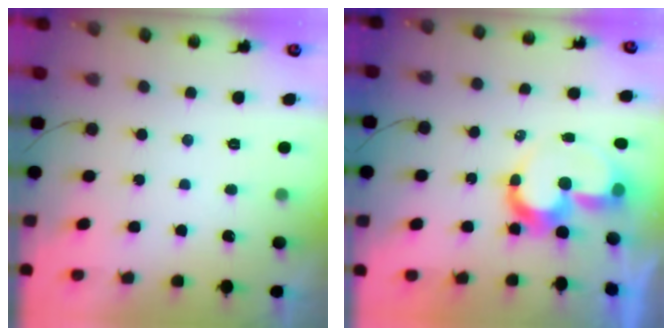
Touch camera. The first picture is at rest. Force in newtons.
{"total": 11.2, "press": 11.1, "slide": 0.9}